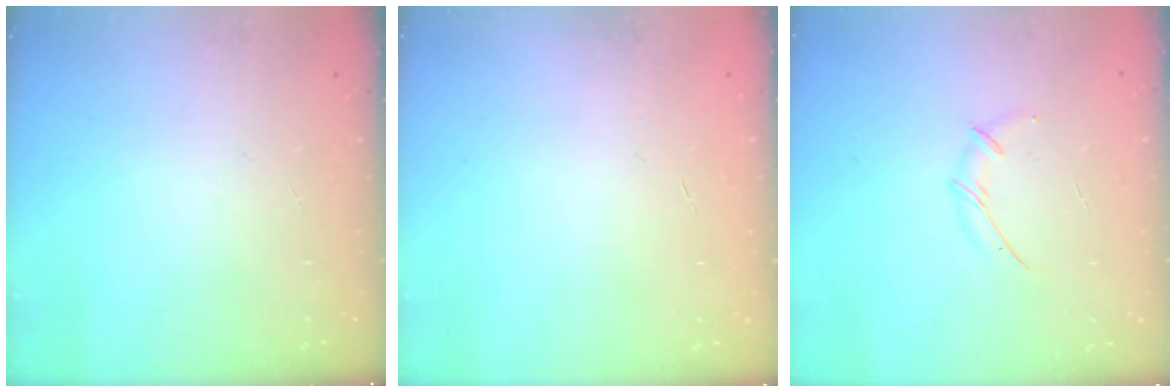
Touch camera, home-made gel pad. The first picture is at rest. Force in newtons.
{"total": 0.0}
{"total": 4.8, "press": 4.7, "slide": 1.0}